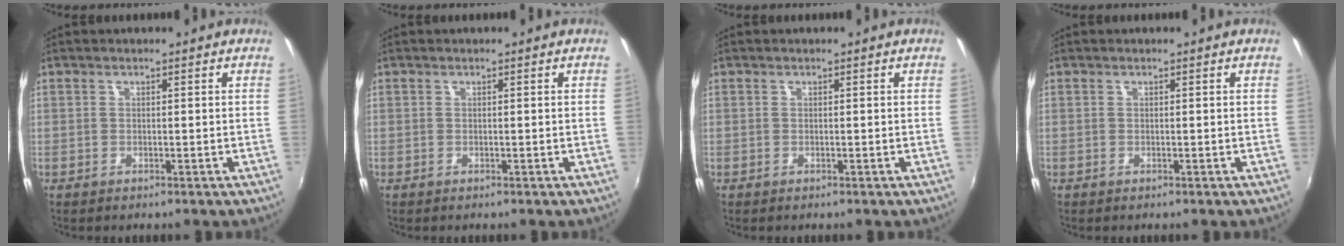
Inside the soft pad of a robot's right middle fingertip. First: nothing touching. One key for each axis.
{"total": 0.0}
{"total": 0.0}
{"total": 0.0}